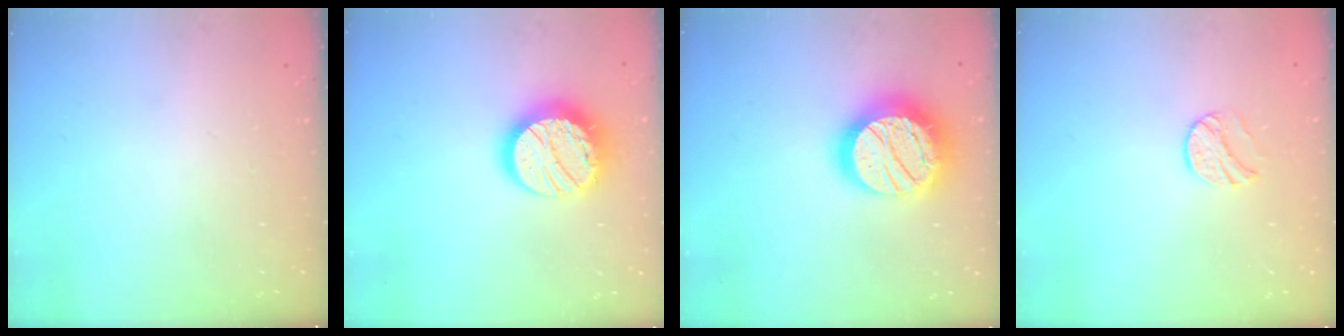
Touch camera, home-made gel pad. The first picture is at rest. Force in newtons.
{"total": 18.0, "press": 17.9, "slide": 1.2}
{"total": 22.5, "press": 22.4, "slide": 1.5}
{"total": 9.4, "press": 9.4, "slide": 0.5}